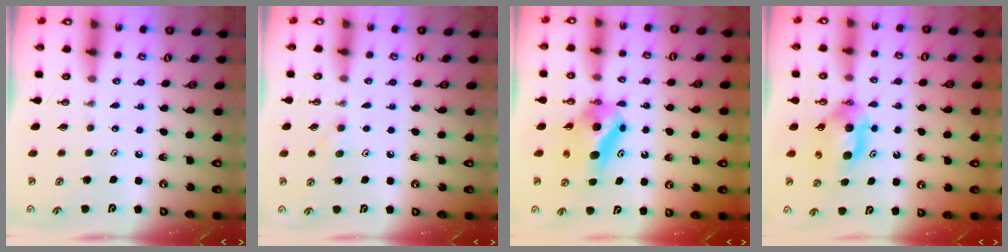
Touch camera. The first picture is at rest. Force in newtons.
{"total": 5.0, "press": 4.3, "slide": 2.4}
{"total": 8.4, "press": 5.9, "slide": 5.9}
{"total": 5.8, "press": 5.7, "slide": 1.2}